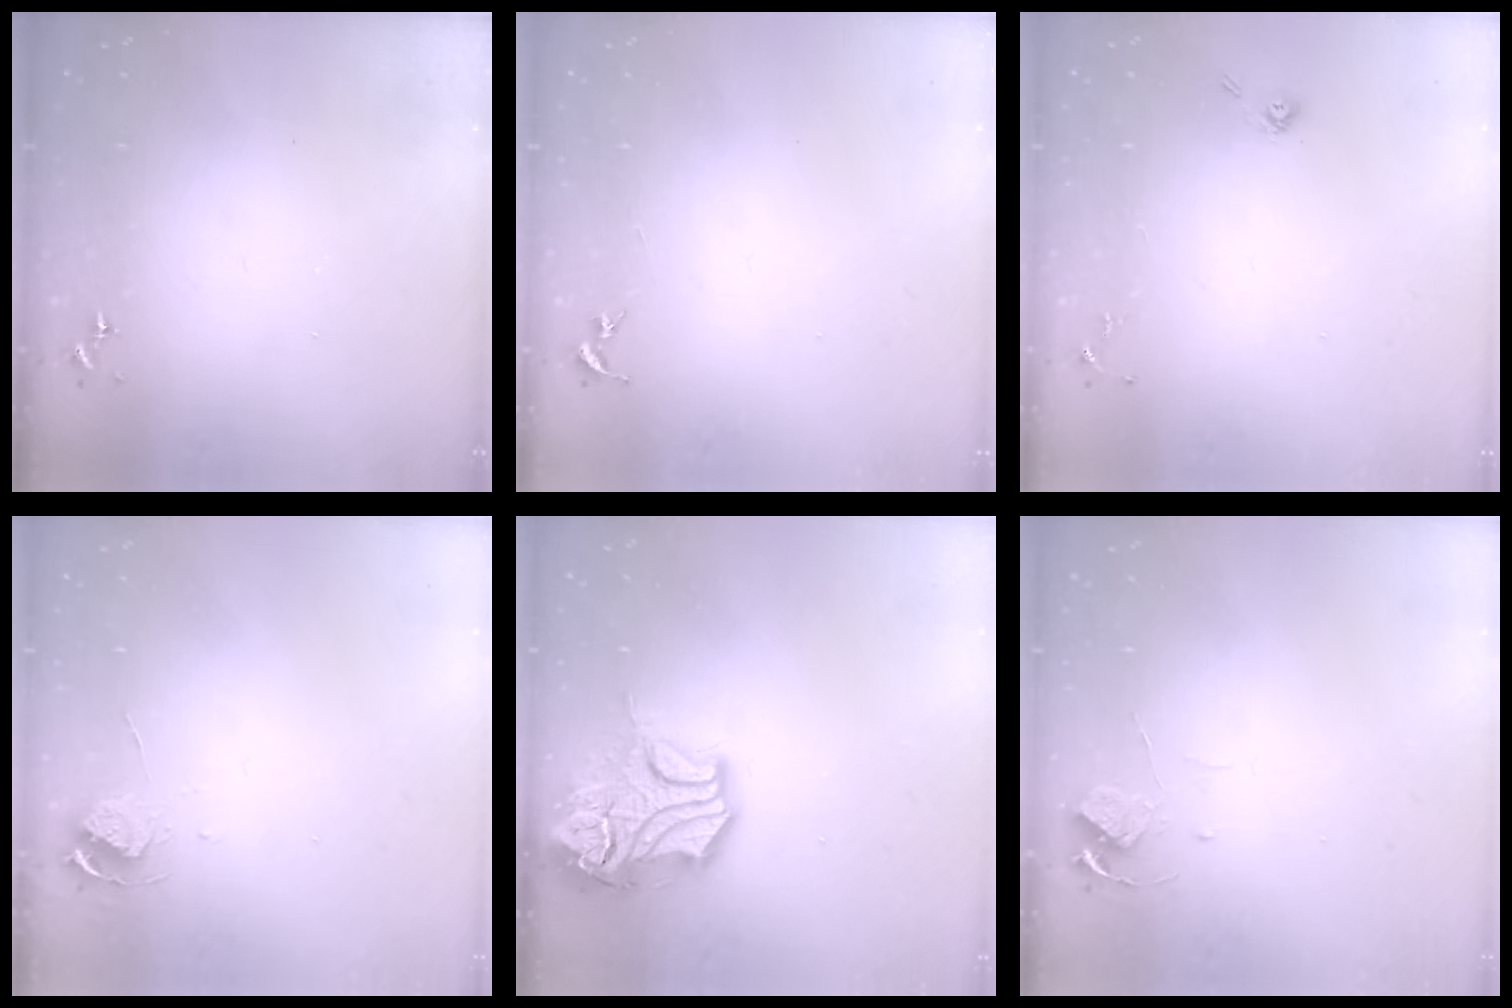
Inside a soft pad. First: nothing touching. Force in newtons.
{"total": 0.0}
{"total": 5.4, "press": 5.2, "slide": 1.5}
{"total": 5.5, "press": 5.4, "slide": 0.6}
{"total": 16.8, "press": 16.6, "slide": 2.5}
{"total": 6.1, "press": 6.0, "slide": 0.4}